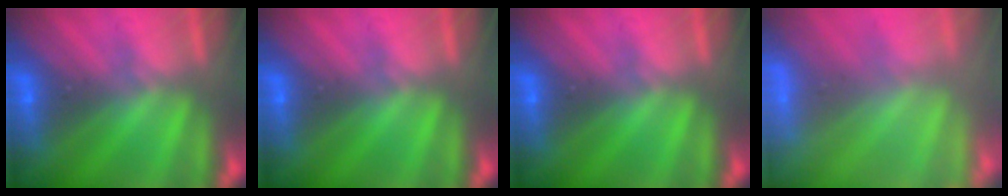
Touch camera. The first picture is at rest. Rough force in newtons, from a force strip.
{"total": 0.0}
{"total": 0.0}
{"total": 8.6}